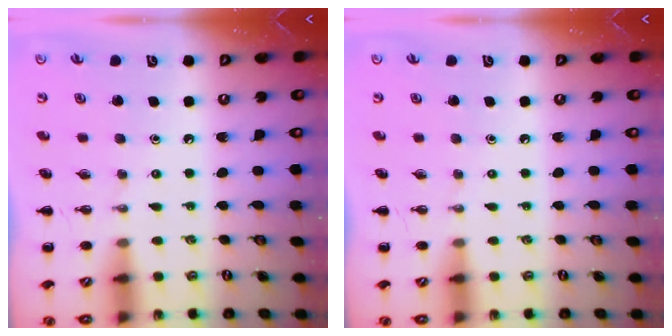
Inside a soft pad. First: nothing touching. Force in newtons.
{"total": 0.0}